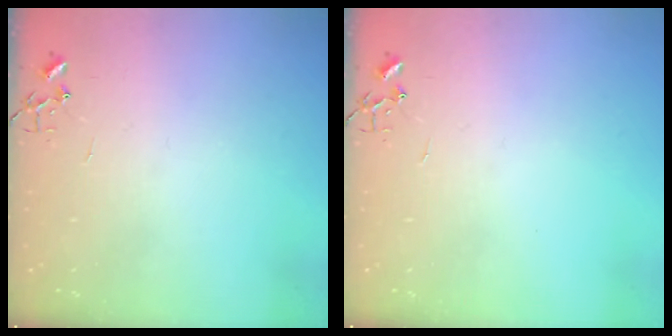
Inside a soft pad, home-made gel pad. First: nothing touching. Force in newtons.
{"total": 0.0}